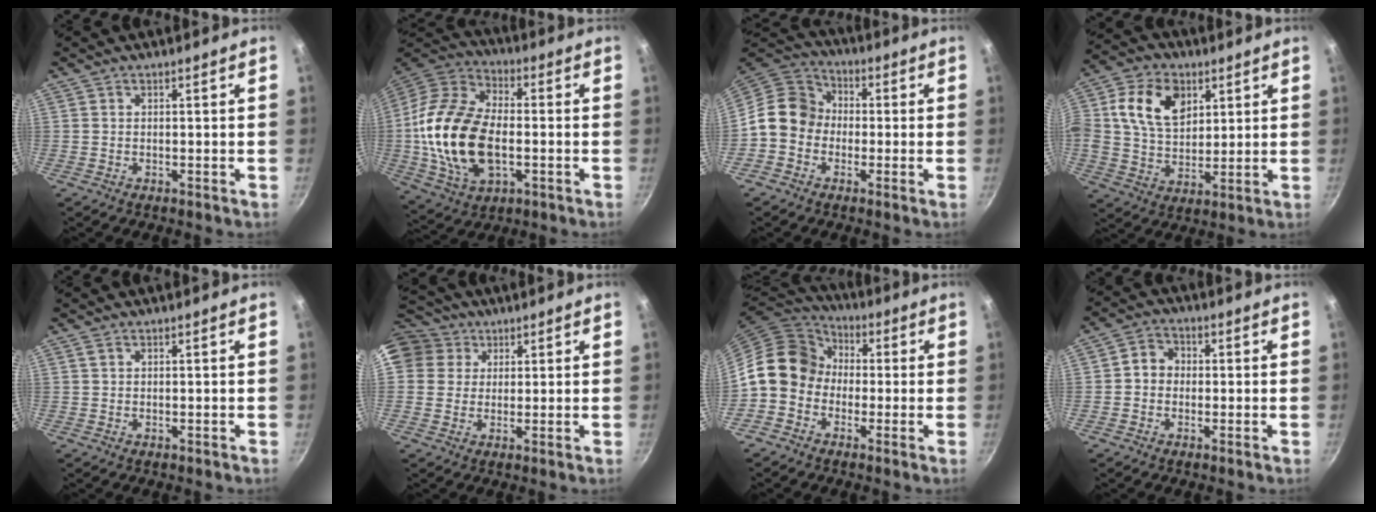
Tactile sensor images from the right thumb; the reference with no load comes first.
{"total": 21.9, "force": [-2.2, 13.3, 17.3], "torque": [-0.331, 0.024, -0.047]}
{"total": 10.7, "force": [-1.4, 9.3, 5.1], "torque": [-0.052, 0.034, -0.052]}
{"total": 13.5, "force": [4.3, 9.5, 8.6], "torque": [-0.137, -0.007, 0.071]}
{"total": 0.7, "force": [0.4, 0.4, 0.5], "torque": [-0.006, 0.001, 0.007]}
{"total": 11.7, "force": [4.9, 9.9, 4.0], "torque": [-0.063, 0.014, 0.080]}
{"total": 12.7, "force": [-0.7, 10.8, 6.7], "torque": [-0.077, 0.037, -0.035]}
{"total": 4.4, "force": [0.0, 3.9, 2.1], "torque": [-0.014, 0.011, -0.011]}